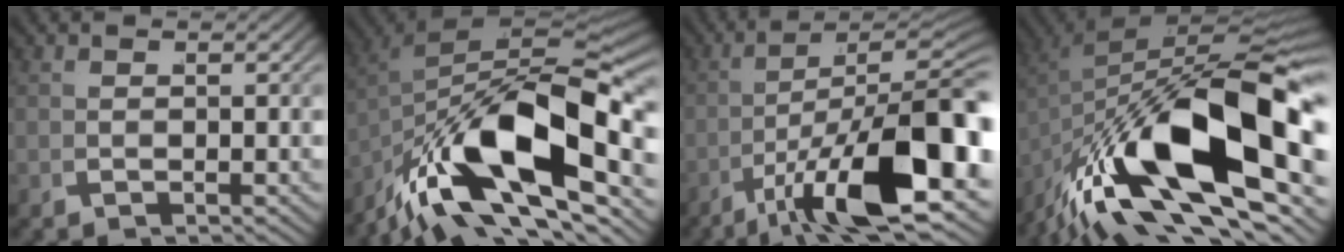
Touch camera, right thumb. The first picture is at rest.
{"total": 15.8, "force": [-3.6, 7.2, 13.6], "torque": [-0.265, -0.023, -0.035]}
{"total": 14.3, "force": [-1.3, 6.8, 12.6], "torque": [-0.198, -0.036, 0.000]}
{"total": 18.5, "force": [-3.9, 8.5, 16.0], "torque": [-0.298, -0.032, -0.036]}